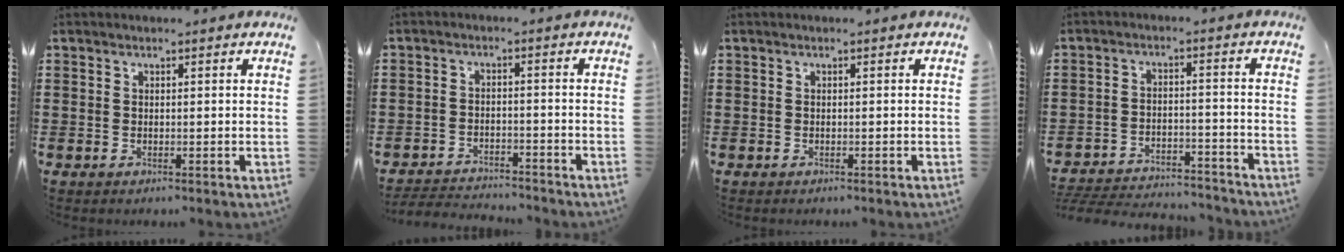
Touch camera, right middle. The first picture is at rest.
{"total": 3.5, "force": [-3.5, 0.6, -0.2], "torque": [-0.004, -0.001, -0.075]}
{"total": 0.0}
{"total": 4.8, "force": [-4.8, 0.4, 0.7], "torque": [-0.027, -0.001, -0.101]}